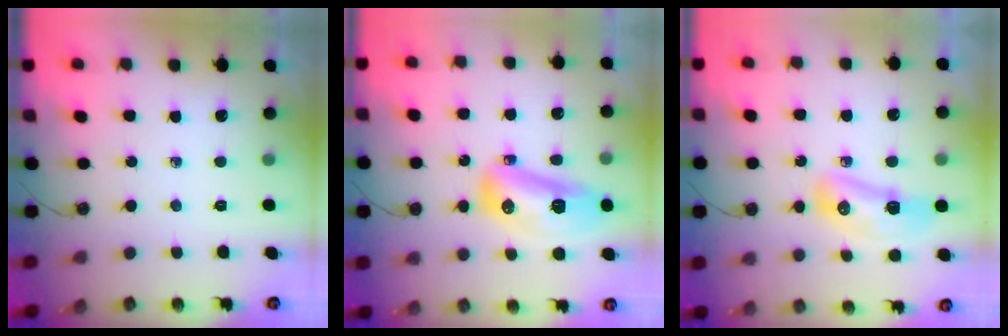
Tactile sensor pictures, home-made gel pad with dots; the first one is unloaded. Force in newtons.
{"total": 13.9, "press": 13.8, "slide": 1.8}
{"total": 9.3, "press": 9.2, "slide": 1.4}